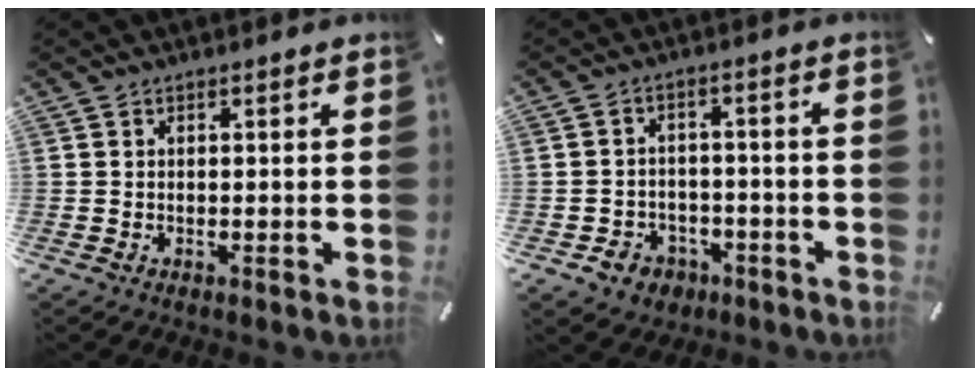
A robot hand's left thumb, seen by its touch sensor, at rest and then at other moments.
{"total": 5.0, "force": [-2.3, 4.4, 1.1], "torque": [-0.011, 0.013, -0.040]}